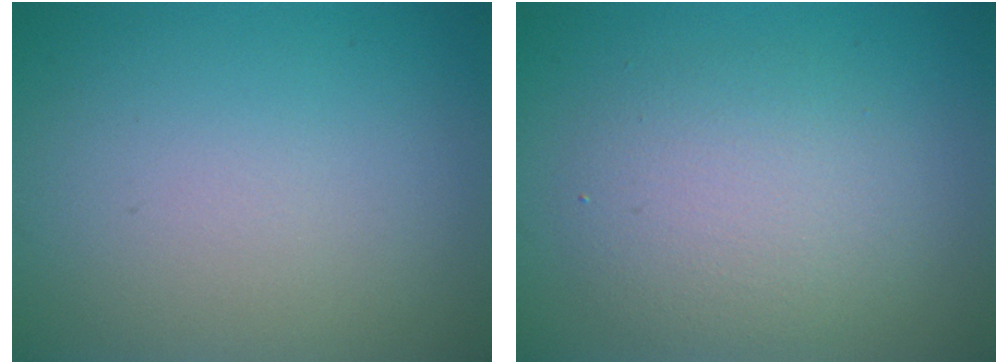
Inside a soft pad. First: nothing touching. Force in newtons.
{"total": 4.2, "press": 4.2, "slide": 0.2}